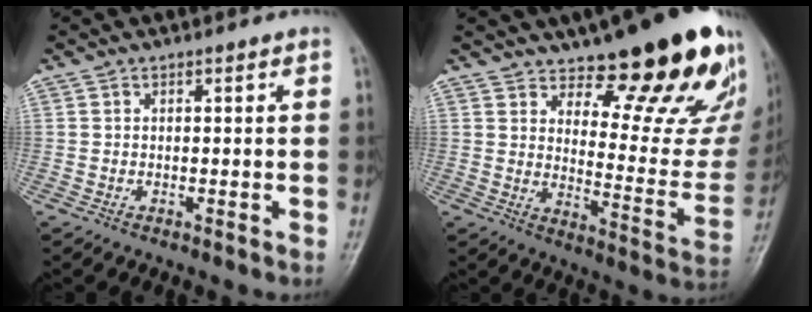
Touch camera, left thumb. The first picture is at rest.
{"total": 22.1, "force": [15.0, 6.6, 14.8], "torque": [-0.151, -0.112, 0.207]}